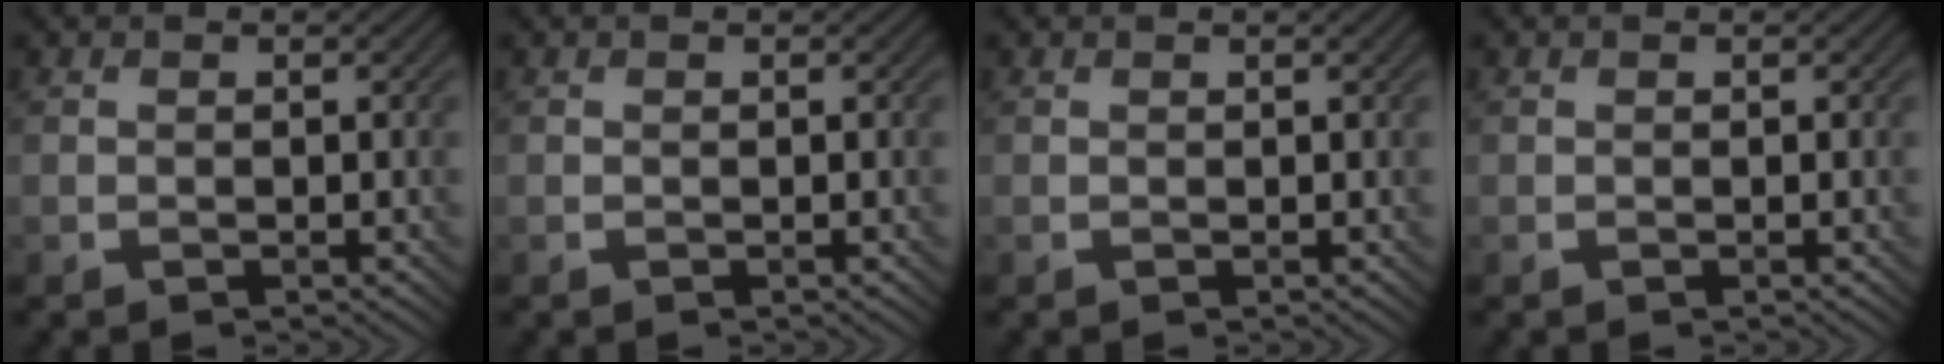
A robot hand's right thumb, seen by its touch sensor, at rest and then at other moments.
{"total": 0.0}
{"total": 0.6, "force": [0.3, 0.0, 0.5], "torque": [-0.008, 0.004, 0.004]}
{"total": 0.0}